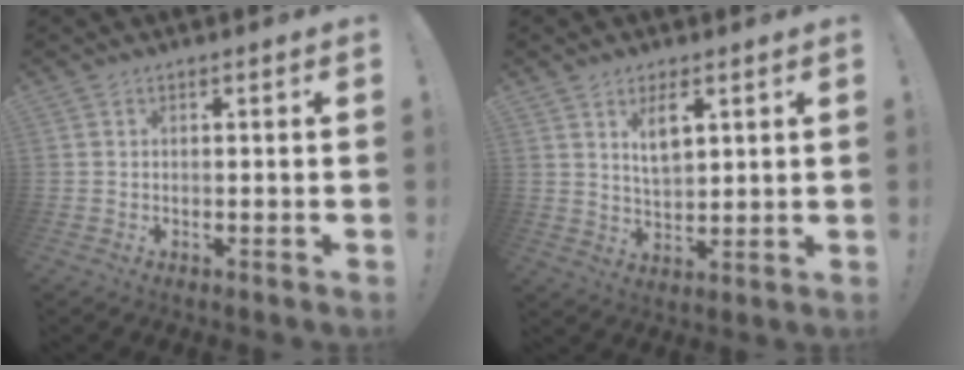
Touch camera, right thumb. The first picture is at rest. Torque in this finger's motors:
{"motor_torque": [0.35, 1.13, 0.33, 0.35, 0.06]}